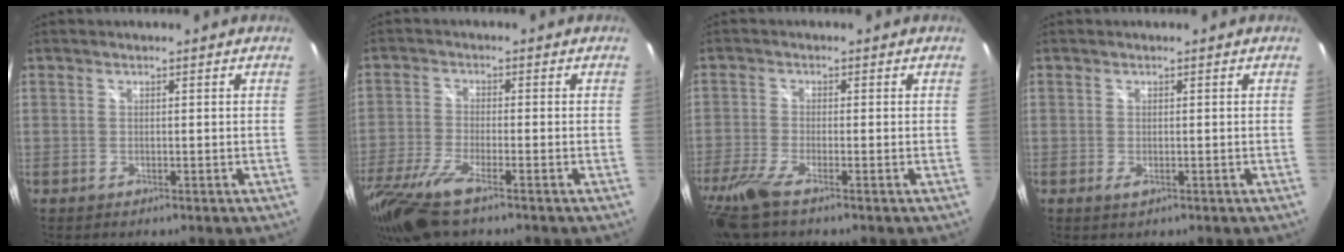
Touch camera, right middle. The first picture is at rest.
{"total": 11.2, "force": [-8.0, 2.1, 7.6], "torque": [-0.177, -0.045, -0.153]}
{"total": 8.6, "force": [-6.0, 1.1, 6.0], "torque": [-0.147, -0.039, -0.117]}
{"total": 1.1, "force": [-0.4, 0.4, 0.9], "torque": [-0.017, -0.001, -0.004]}